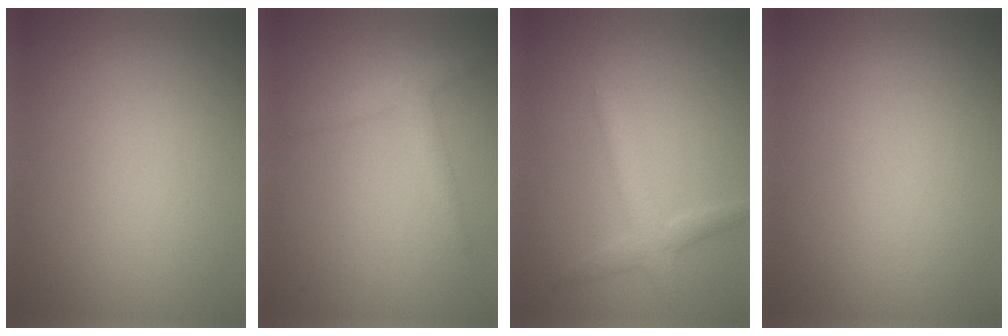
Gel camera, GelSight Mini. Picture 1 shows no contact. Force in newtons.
{"total": 2.1, "press": 2.1, "slide": 0.1}
{"total": 2.4, "press": 2.4, "slide": 0.1}
{"total": 0.0}